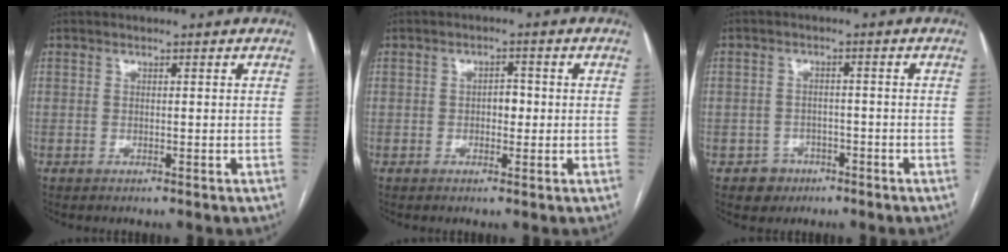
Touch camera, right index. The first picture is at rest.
{"total": 2.3, "force": [-0.2, 1.4, 1.8], "torque": [-0.023, 0.006, -0.003]}
{"total": 3.7, "force": [-1.9, 3.2, 0.0], "torque": [0.008, 0.015, -0.026]}